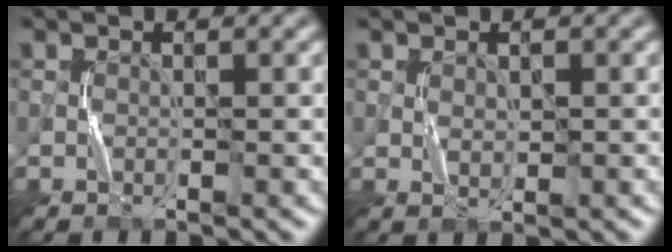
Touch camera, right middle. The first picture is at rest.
{"total": 1.2, "force": [0.3, 0.7, 1.0], "torque": [-0.017, -0.004, 0.010]}